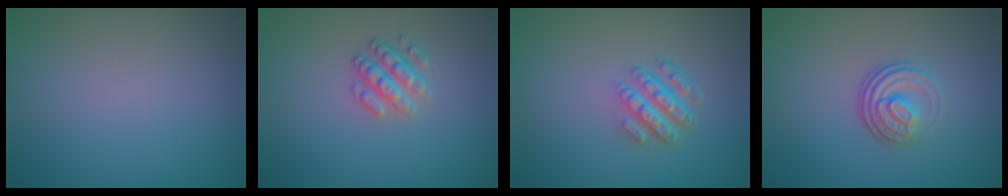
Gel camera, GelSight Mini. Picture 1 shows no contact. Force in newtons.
{"total": 2.5, "press": 2.3, "slide": 0.9}
{"total": 4.3, "press": 3.2, "slide": 2.9}
{"total": 3.6, "press": 2.4, "slide": 2.7}